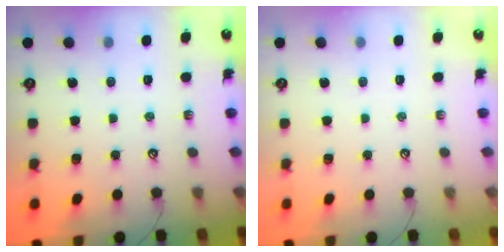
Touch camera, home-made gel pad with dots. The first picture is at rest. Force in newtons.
{"total": 0.0}